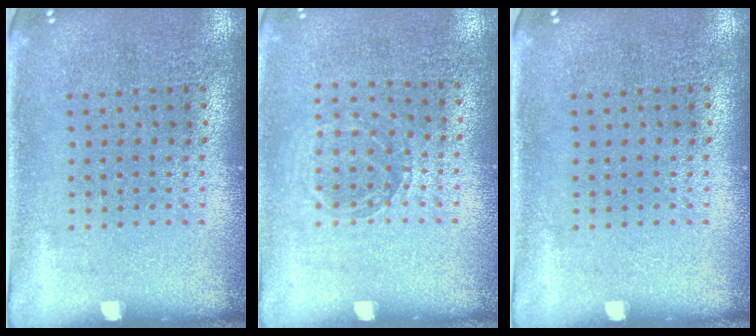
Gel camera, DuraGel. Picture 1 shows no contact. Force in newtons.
{"total": 0.8, "press": 0.8, "slide": 0.1}
{"total": 0.0}